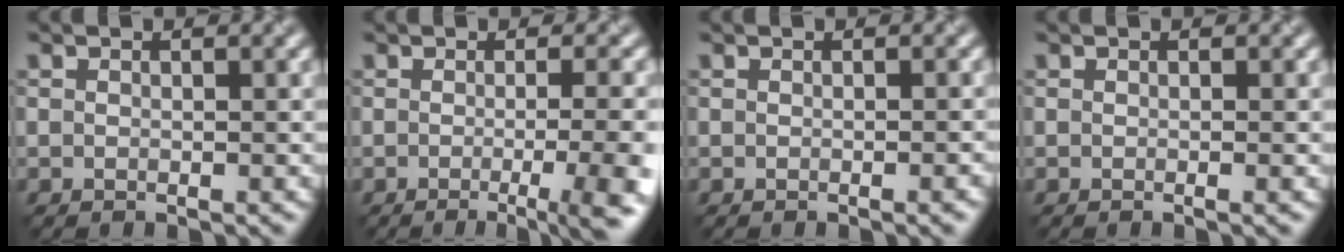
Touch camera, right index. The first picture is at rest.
{"total": 8.5, "force": [-2.3, 2.7, 7.8], "torque": [-0.073, -0.017, -0.023]}
{"total": 1.4, "force": [-0.5, 0.3, 1.2], "torque": [-0.008, 0.001, -0.010]}
{"total": 0.8, "force": [-0.3, 0.2, 0.8], "torque": [-0.007, -0.004, -0.008]}